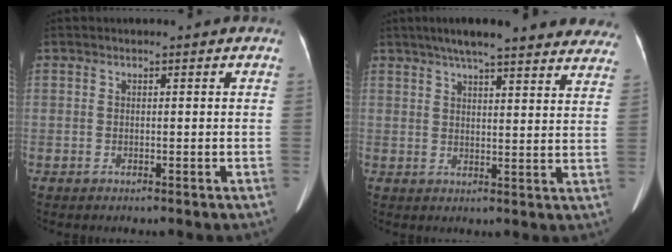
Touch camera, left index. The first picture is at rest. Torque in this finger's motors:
{"motor_torque": [0.99, -1.15, 0.38, 0.13]}